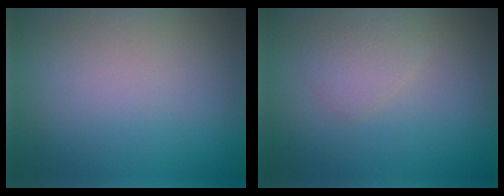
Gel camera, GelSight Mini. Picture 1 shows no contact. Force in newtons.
{"total": 1.6, "press": 1.6, "slide": 0.0}